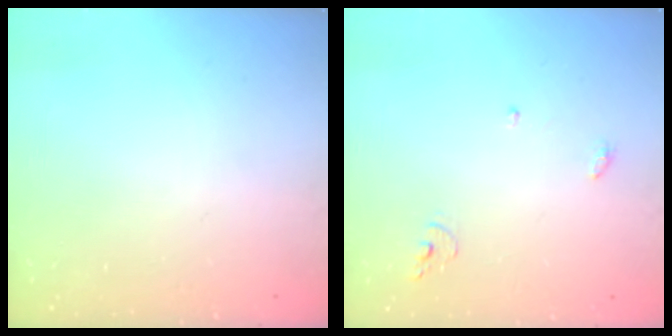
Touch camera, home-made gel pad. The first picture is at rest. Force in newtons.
{"total": 3.9, "press": 3.9, "slide": 0.2}